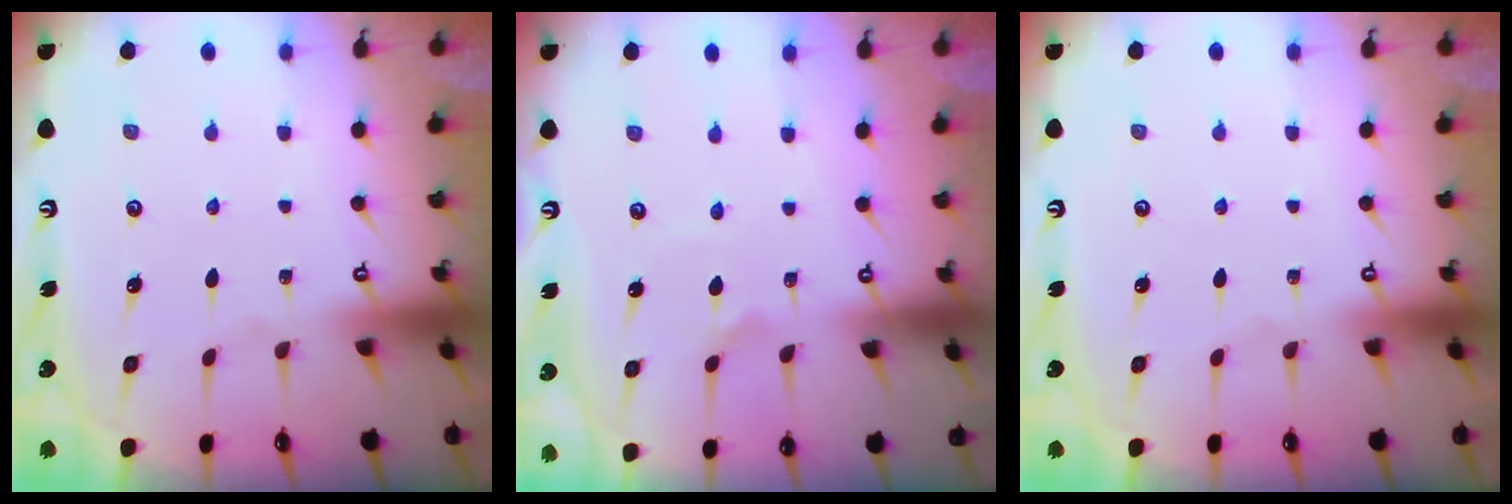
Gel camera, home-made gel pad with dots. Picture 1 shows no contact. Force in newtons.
{"total": 2.4, "press": 2.4, "slide": 0.5}
{"total": 0.0}